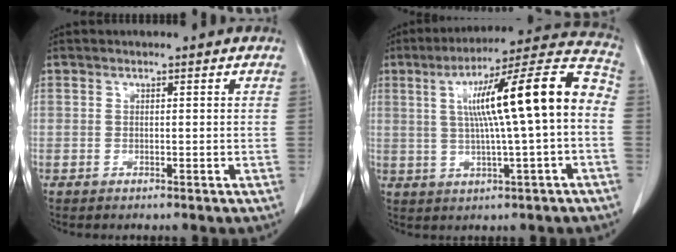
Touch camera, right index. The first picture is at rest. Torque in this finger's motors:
{"motor_torque": [1.53, 0.61, 0.41, 0.21]}